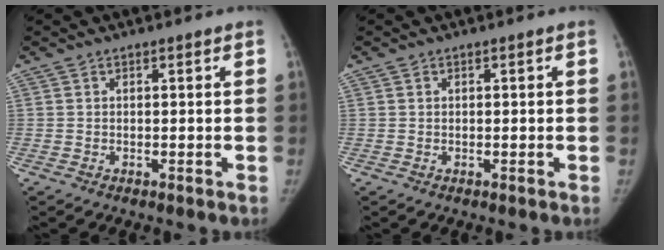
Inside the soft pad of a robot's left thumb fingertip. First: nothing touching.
{"total": 0.0}